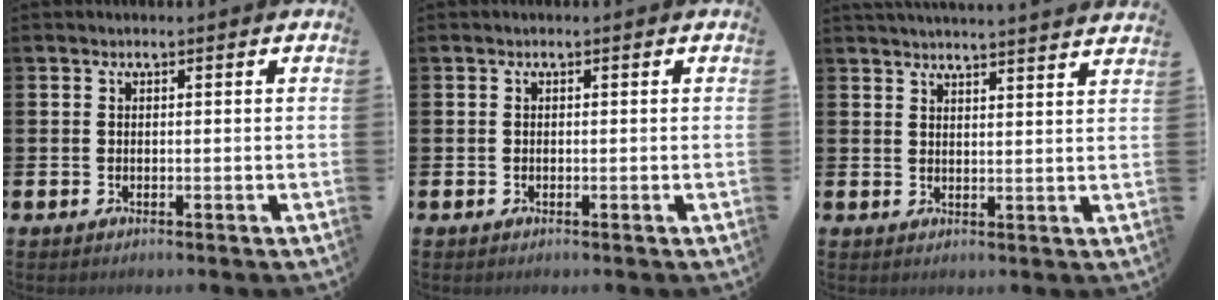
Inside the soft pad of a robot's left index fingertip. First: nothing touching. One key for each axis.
{"total": 0.0}
{"total": 3.7, "fx": 3.6, "fy": -0.8, "fz": -0.1, "tx": 0.000, "ty": -0.026, "tz": 0.063}